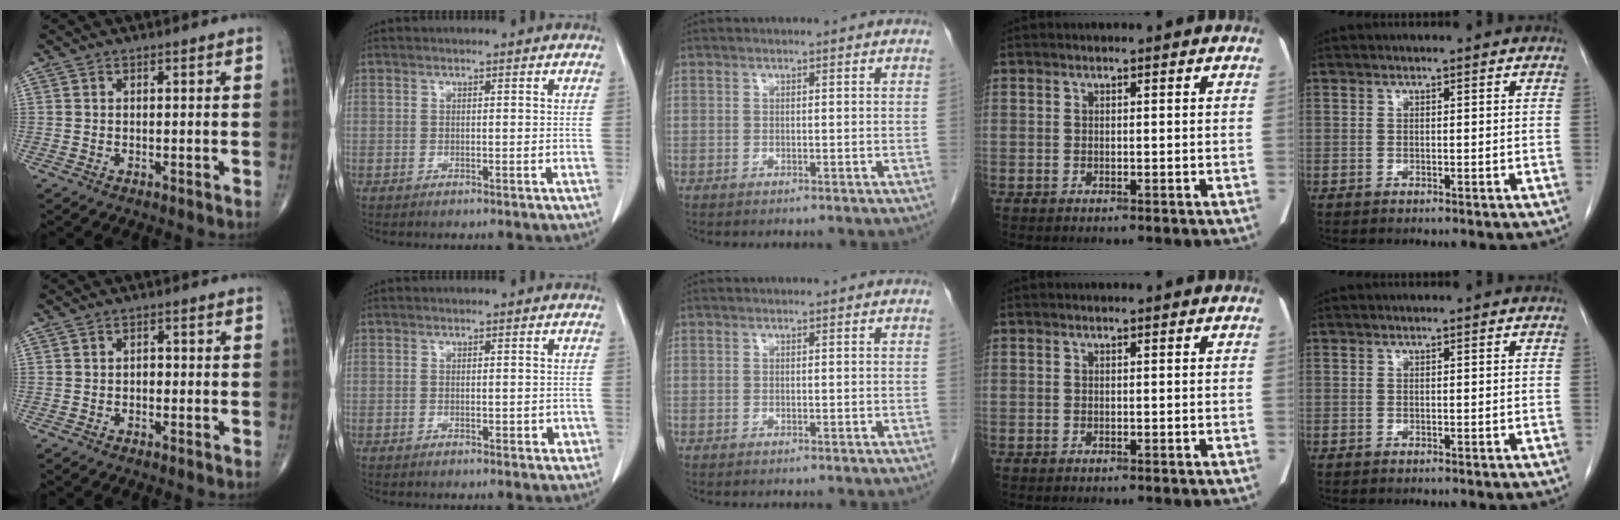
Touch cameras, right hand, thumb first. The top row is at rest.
{"thumb": {"total": 1.4, "force": [-0.4, 1.0, 0.9], "torque": [-0.003, 0.004, -0.011]}, "index": {"total": 1.5, "force": [-0.3, 0.9, 1.2], "torque": [-0.011, 0.001, 0.002]}}